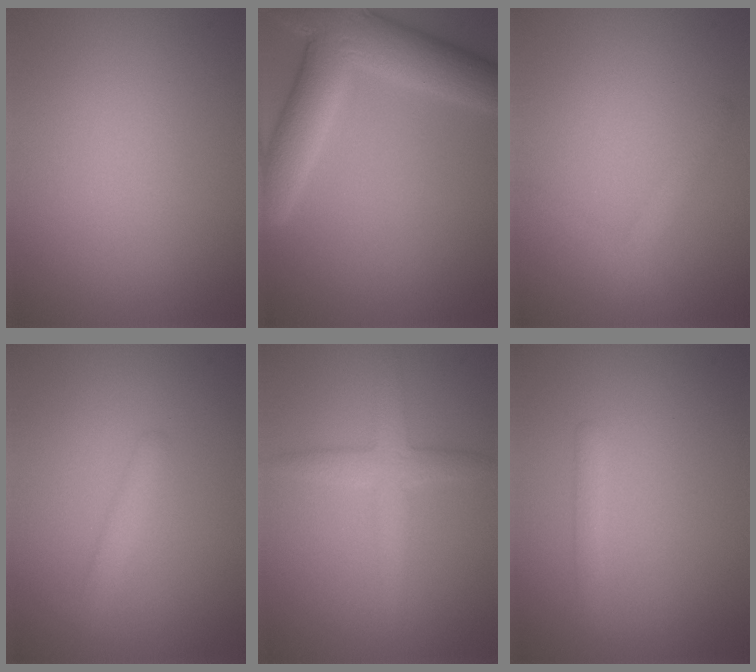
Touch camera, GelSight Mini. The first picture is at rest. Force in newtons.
{"total": 8.9, "press": 8.8, "slide": 0.8}
{"total": 1.8, "press": 1.8, "slide": 0.0}
{"total": 1.6, "press": 1.6, "slide": 0.0}
{"total": 3.0, "press": 3.0, "slide": 0.1}
{"total": 1.2, "press": 1.2, "slide": 0.1}